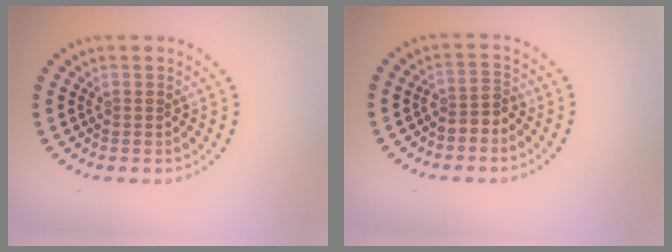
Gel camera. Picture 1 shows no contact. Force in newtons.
{"total": 1.9, "press": 1.4, "slide": 1.2}